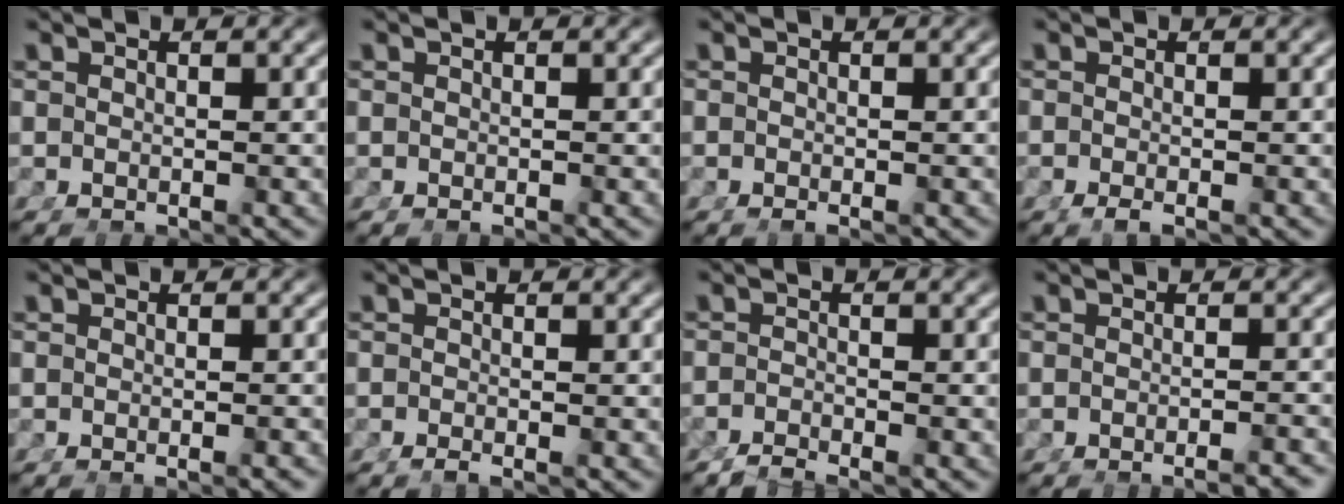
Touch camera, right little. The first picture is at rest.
{"total": 0.0}
{"total": 0.7, "force": [-0.6, 0.0, 0.4], "torque": [-0.004, -0.002, -0.009]}
{"total": 1.3, "force": [-1.0, 0.2, 0.7], "torque": [-0.012, -0.005, -0.016]}
{"total": 1.0, "force": [-0.8, 0.2, 0.6], "torque": [-0.008, 0.005, -0.016]}
{"total": 1.1, "force": [-1.0, -0.1, 0.5], "torque": [-0.004, -0.002, -0.018]}
{"total": 2.1, "force": [-2.1, 0.2, 0.2], "torque": [0.001, -0.010, -0.036]}
{"total": 2.1, "force": [-1.8, 0.2, 1.0], "torque": [-0.011, 0.004, -0.035]}